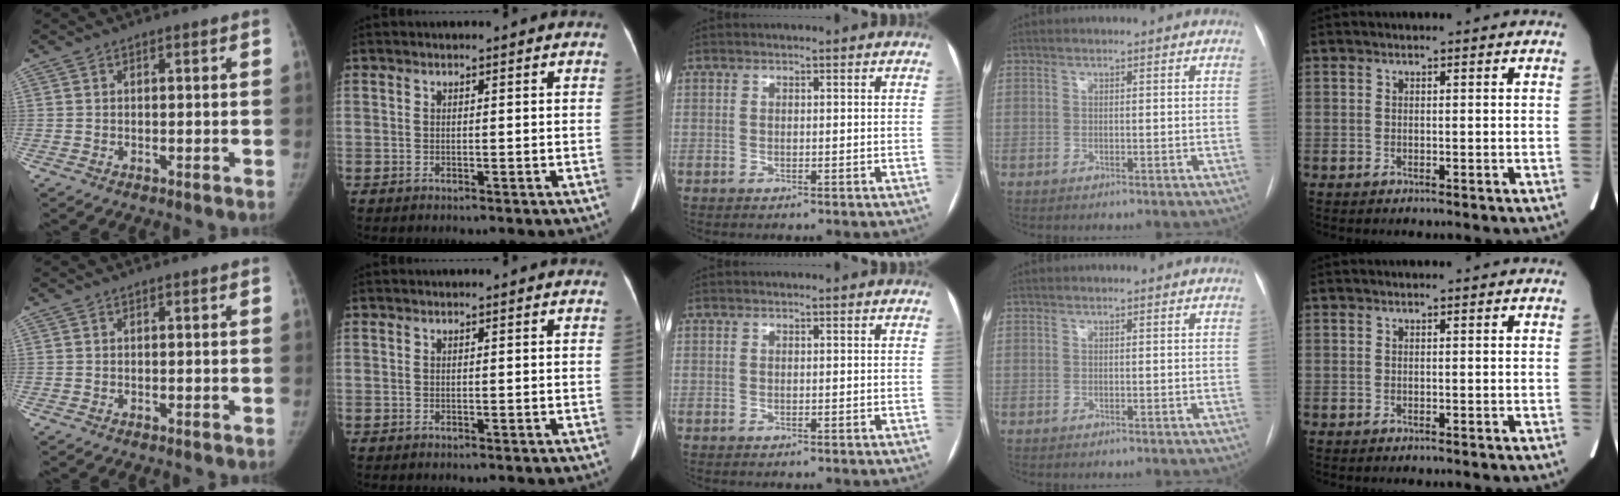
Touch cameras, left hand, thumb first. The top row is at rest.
{}